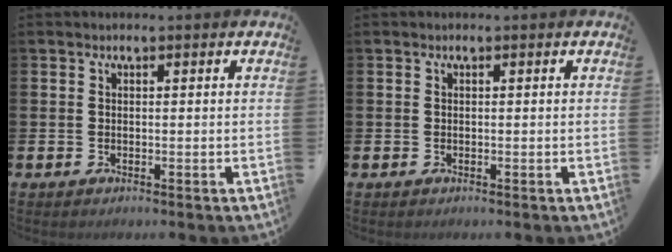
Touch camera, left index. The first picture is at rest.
{"total": 0.0}